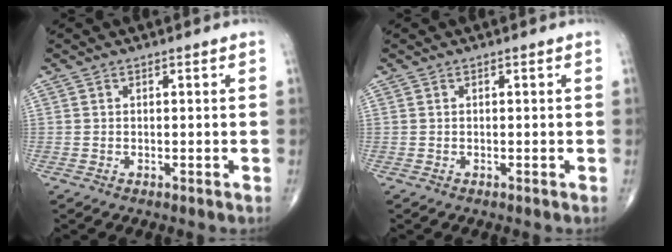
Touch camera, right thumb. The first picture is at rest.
{"total": 0.0}